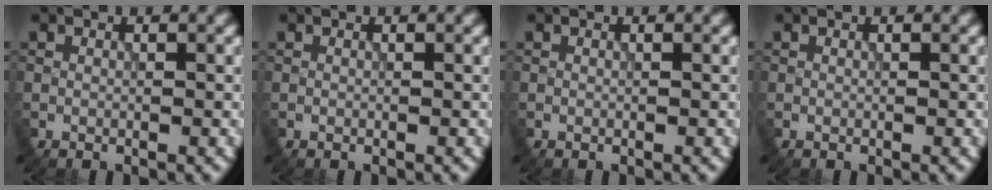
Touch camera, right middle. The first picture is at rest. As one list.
[{"total": 0.0}, {"total": 0.0}, {"total": 0.0}]